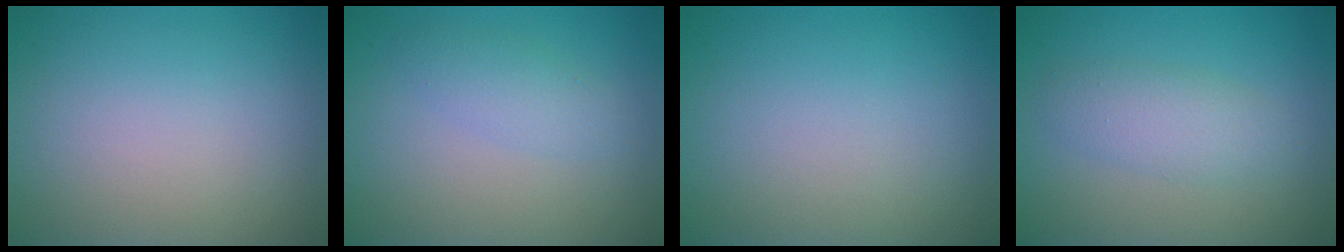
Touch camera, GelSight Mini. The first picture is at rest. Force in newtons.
{"total": 1.9, "press": 1.9, "slide": 0.1}
{"total": 0.0}
{"total": 2.7, "press": 2.7, "slide": 0.0}